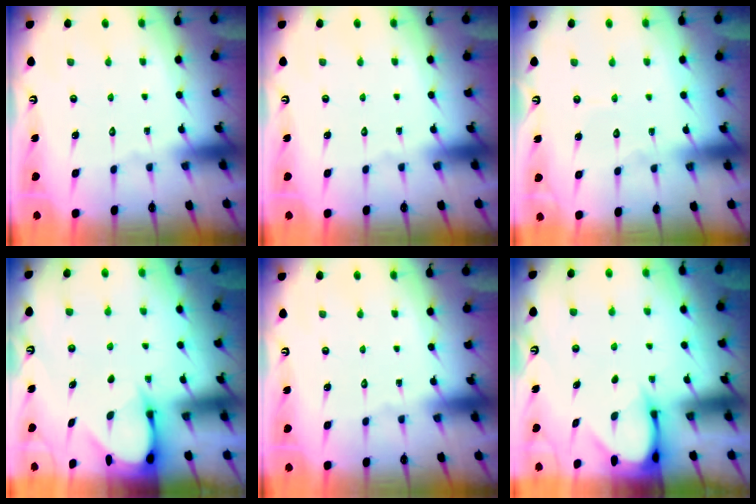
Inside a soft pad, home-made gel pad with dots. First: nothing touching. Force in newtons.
{"total": 0.0}
{"total": 4.0, "press": 4.0, "slide": 0.4}
{"total": 3.7, "press": 3.7, "slide": 0.3}
{"total": 0.0}
{"total": 3.7, "press": 3.7, "slide": 0.3}